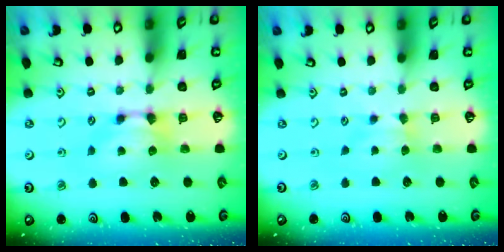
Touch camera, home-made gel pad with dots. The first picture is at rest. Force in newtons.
{"total": 2.1, "press": 2.0, "slide": 0.5}